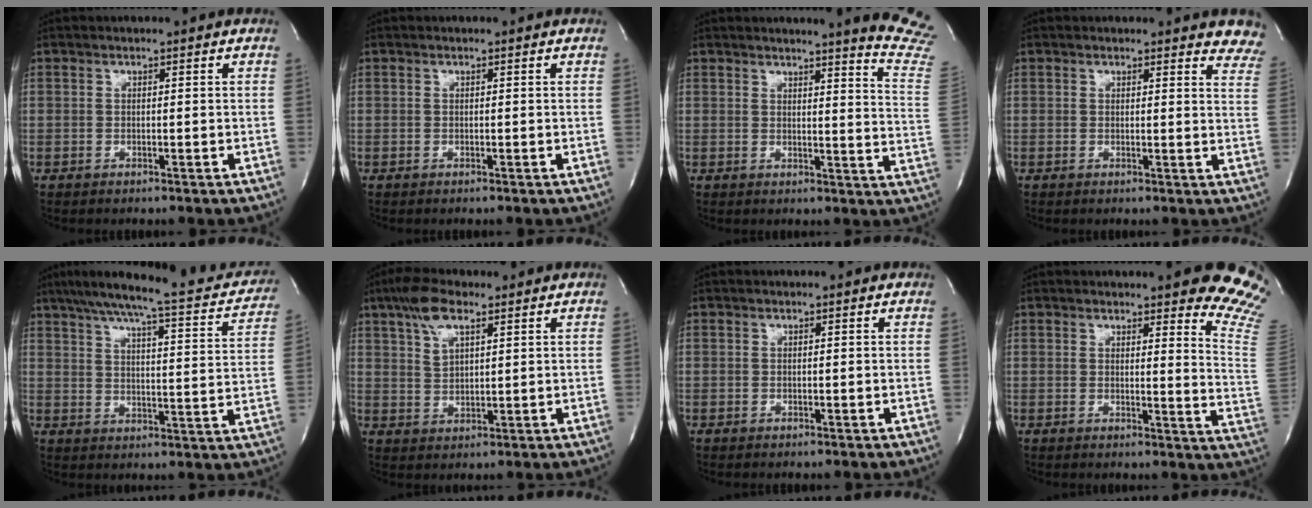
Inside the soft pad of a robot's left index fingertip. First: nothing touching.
{"total": 0.0}
{"total": 13.5, "force": [12.4, -1.4, 5.0], "torque": [-0.059, -0.134, 0.114]}
{"total": 6.4, "force": [5.8, 2.0, 1.8], "torque": [0.013, -0.026, 0.032]}
{"total": 22.1, "force": [19.2, 3.3, 10.5], "torque": [-0.158, -0.014, 0.238]}
{"total": 7.0, "force": [4.2, 2.5, 4.9], "torque": [-0.101, 0.008, 0.081]}
{"total": 0.0}
{"total": 12.1, "force": [9.7, 1.0, 7.2], "torque": [-0.067, -0.077, 0.081]}